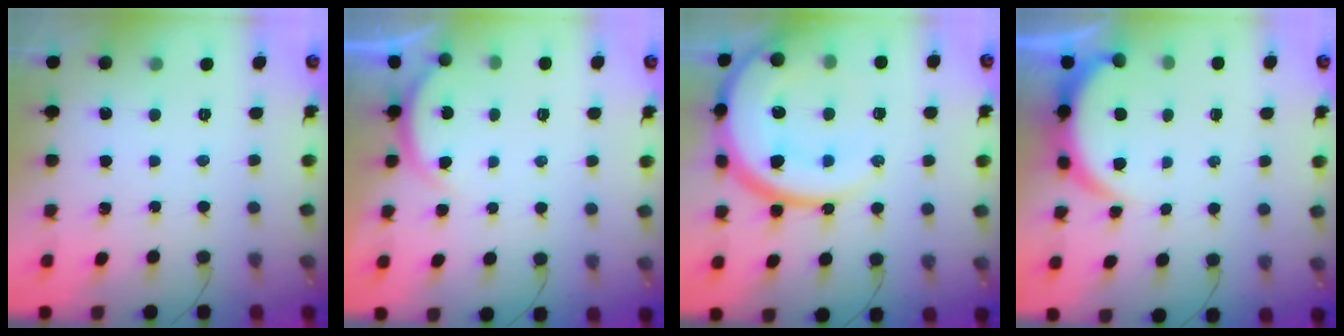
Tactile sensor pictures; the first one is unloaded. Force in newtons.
{"total": 2.8, "press": 2.8, "slide": 0.6}
{"total": 23.5, "press": 23.3, "slide": 3.2}
{"total": 4.3, "press": 4.3, "slide": 0.6}